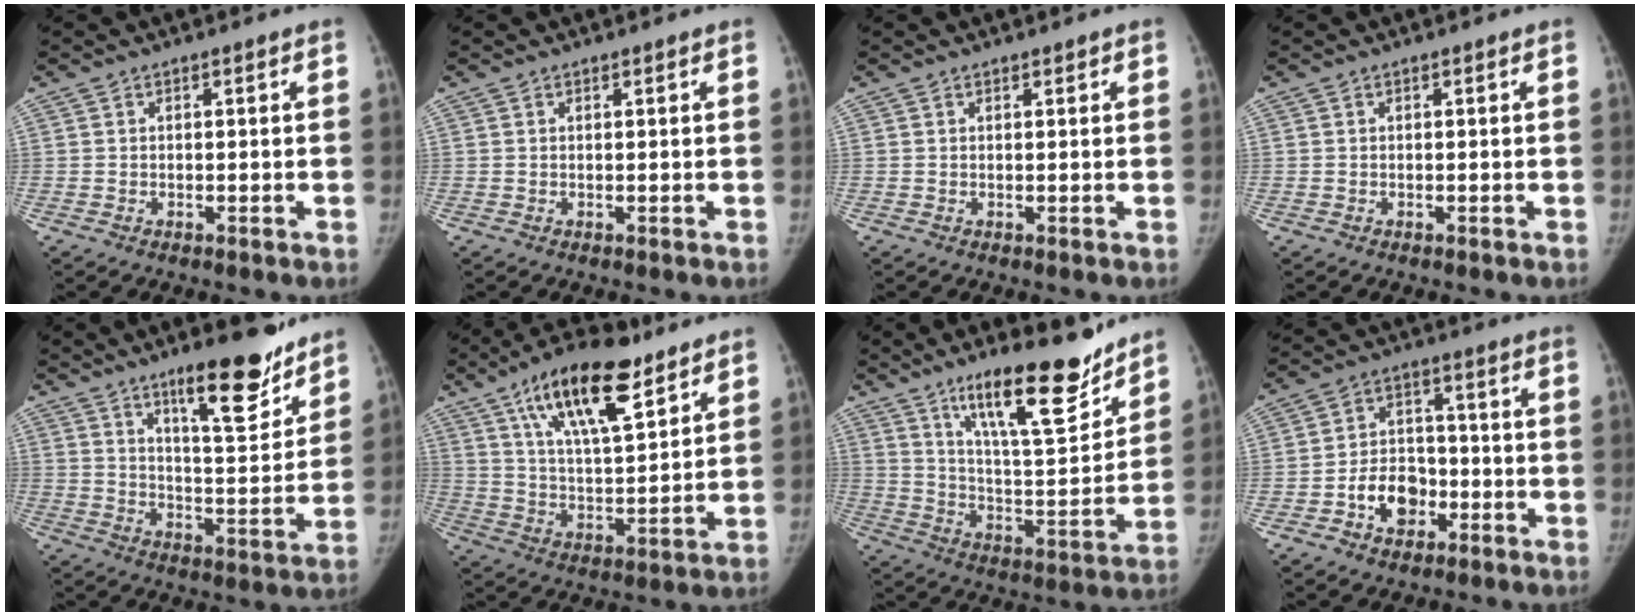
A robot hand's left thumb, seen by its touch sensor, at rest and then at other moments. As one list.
[{"total": 0.0}, {"total": 0.7, "force": [0.6, 0.3, 0.4], "torque": [-0.002, -0.002, 0.007]}, {"total": 0.0}, {"total": 14.9, "force": [10.5, 3.9, 9.9], "torque": [-0.113, -0.078, 0.166]}, {"total": 18.6, "force": [10.8, 6.9, 13.5], "torque": [-0.201, -0.043, 0.187]}, {"total": 19.4, "force": [13.7, 4.9, 12.9], "torque": [-0.167, -0.091, 0.228]}, {"total": 8.9, "force": [-3.4, 6.6, 4.9], "torque": [-0.046, 0.030, -0.059]}]